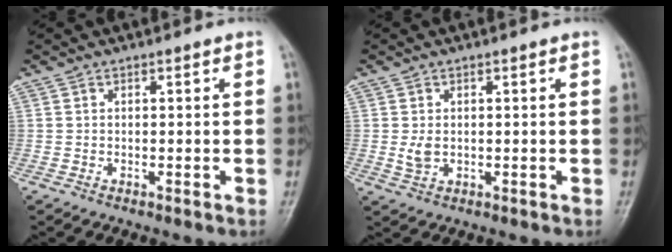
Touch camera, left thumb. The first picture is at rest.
{"total": 2.7, "force": [0.2, 1.8, 1.9], "torque": [-0.033, -0.007, 0.008]}